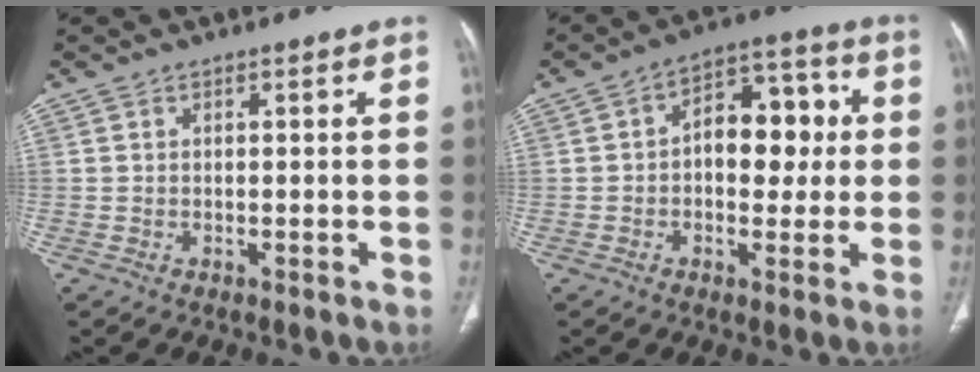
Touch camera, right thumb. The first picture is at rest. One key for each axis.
{"total": 11.8, "fx": 0.7, "fy": 7.5, "fz": 9.2, "tx": -0.092, "ty": 0.029, "tz": 0.005}